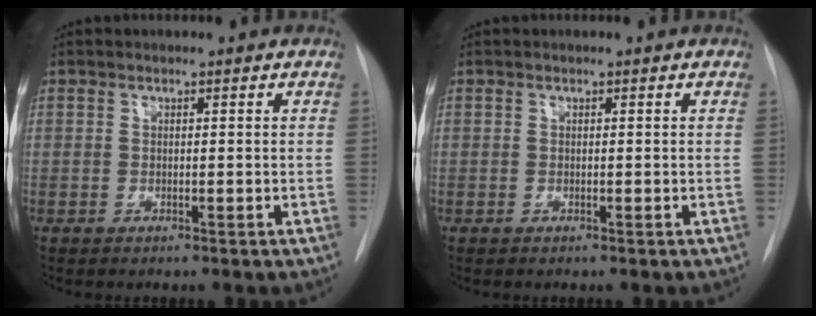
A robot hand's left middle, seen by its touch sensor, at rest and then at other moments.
{"total": 0.0}